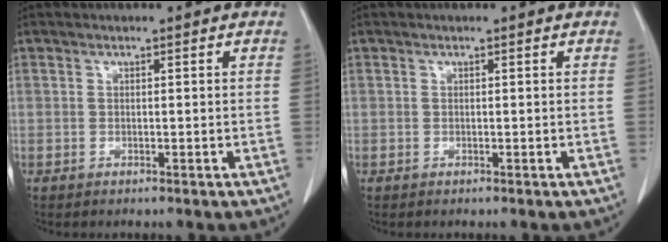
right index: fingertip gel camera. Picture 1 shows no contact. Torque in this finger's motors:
{"motor_torque": [0.00, 0.00, 0.01, 0.00]}